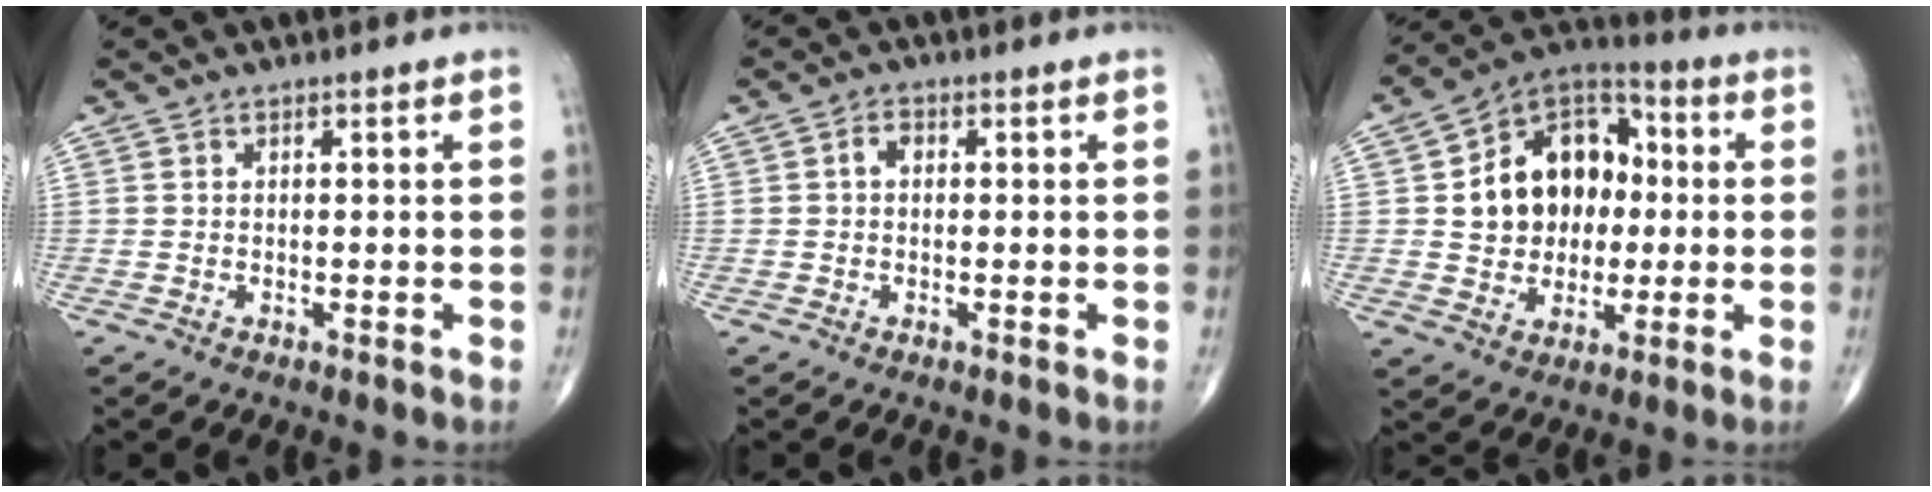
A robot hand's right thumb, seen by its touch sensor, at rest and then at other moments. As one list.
[{"total": 1.9, "force": [0.1, 1.4, 1.3], "torque": [-0.019, 0.008, 0.000]}, {"total": 16.6, "force": [1.1, 13.0, 10.3], "torque": [-0.116, 0.027, 0.015]}]